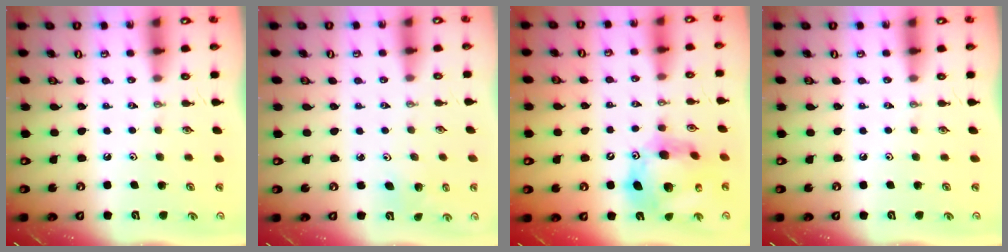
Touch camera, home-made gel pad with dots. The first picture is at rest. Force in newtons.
{"total": 2.6, "press": 2.6, "slide": 0.2}
{"total": 17.9, "press": 17.8, "slide": 1.8}
{"total": 0.0}